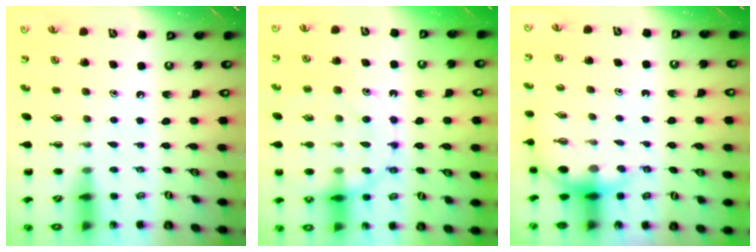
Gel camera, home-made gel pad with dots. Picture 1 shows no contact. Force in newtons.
{"total": 15.8, "press": 15.7, "slide": 1.6}
{"total": 5.3, "press": 5.1, "slide": 1.2}